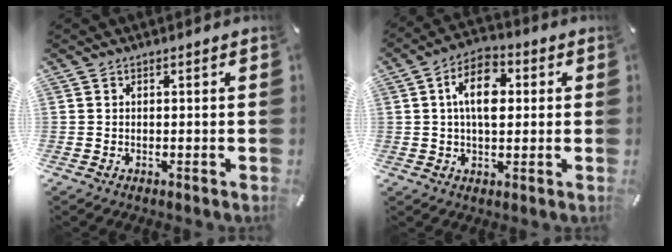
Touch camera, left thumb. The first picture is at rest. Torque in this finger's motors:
{"motor_torque": [1.38, 2.56, 1.56, -0.49, 0.51]}